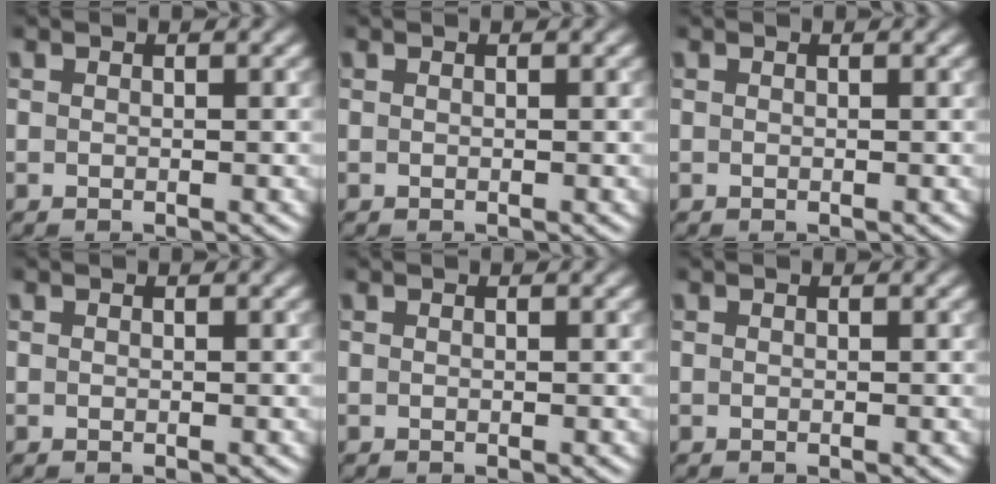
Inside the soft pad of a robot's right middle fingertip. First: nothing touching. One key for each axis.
{"total": 0.0}
{"total": 0.0}
{"total": 0.0}
{"total": 0.0}
{"total": 0.0}